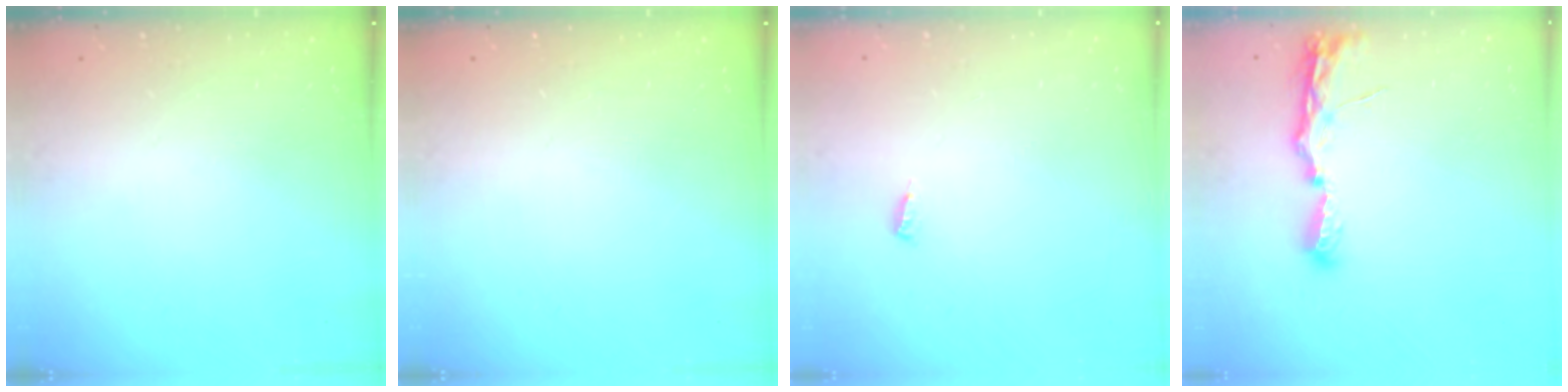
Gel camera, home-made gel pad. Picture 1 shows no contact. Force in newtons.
{"total": 0.0}
{"total": 3.4, "press": 3.4, "slide": 0.3}
{"total": 8.0, "press": 8.0, "slide": 0.7}